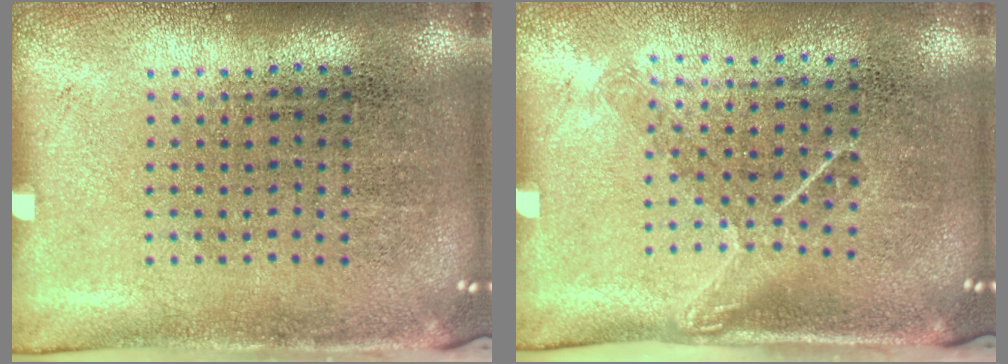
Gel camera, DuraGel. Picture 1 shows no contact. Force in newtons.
{"total": 1.2, "press": 0.9, "slide": 0.9}